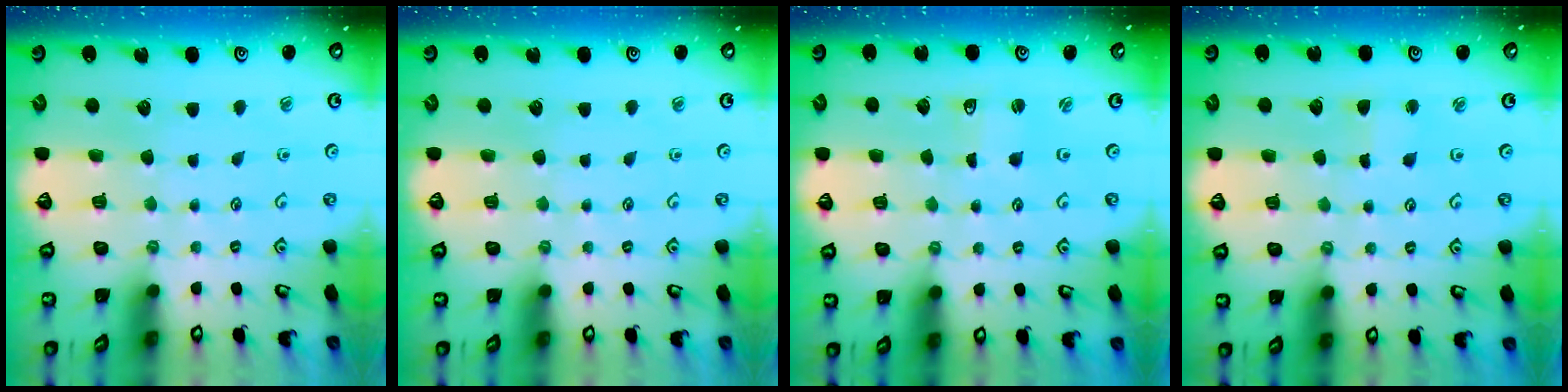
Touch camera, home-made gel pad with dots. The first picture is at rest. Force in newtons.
{"total": 0.0}
{"total": 1.4, "press": 1.4, "slide": 0.1}
{"total": 2.4, "press": 2.4, "slide": 0.3}